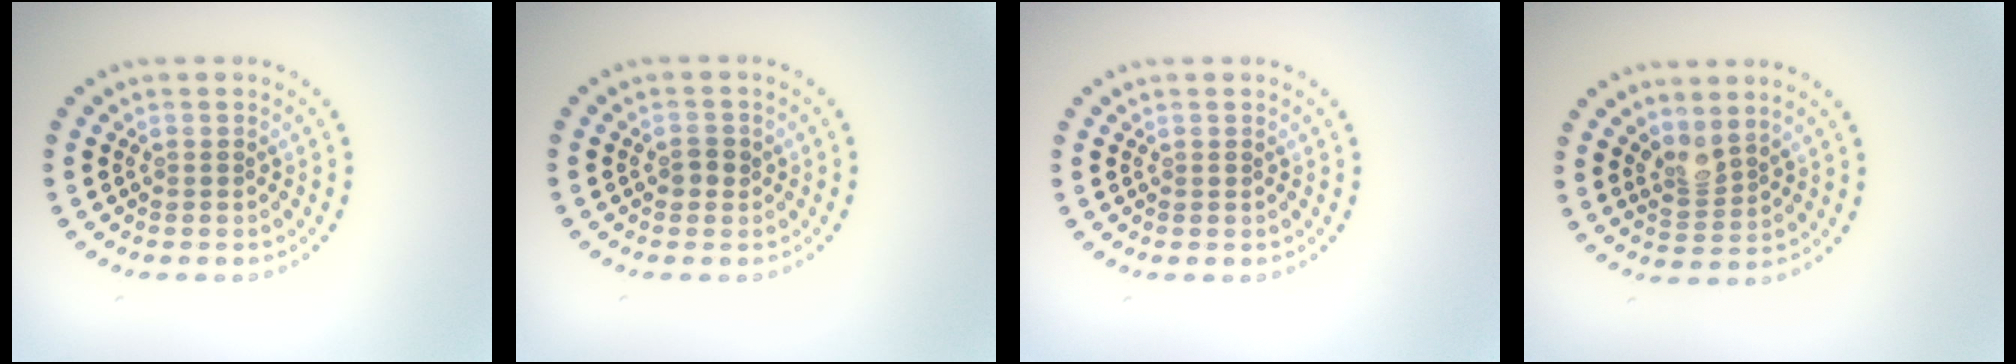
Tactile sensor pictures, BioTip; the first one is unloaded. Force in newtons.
{"total": 1.3, "press": 1.2, "slide": 0.4}
{"total": 0.0}
{"total": 2.0, "press": 1.5, "slide": 1.4}